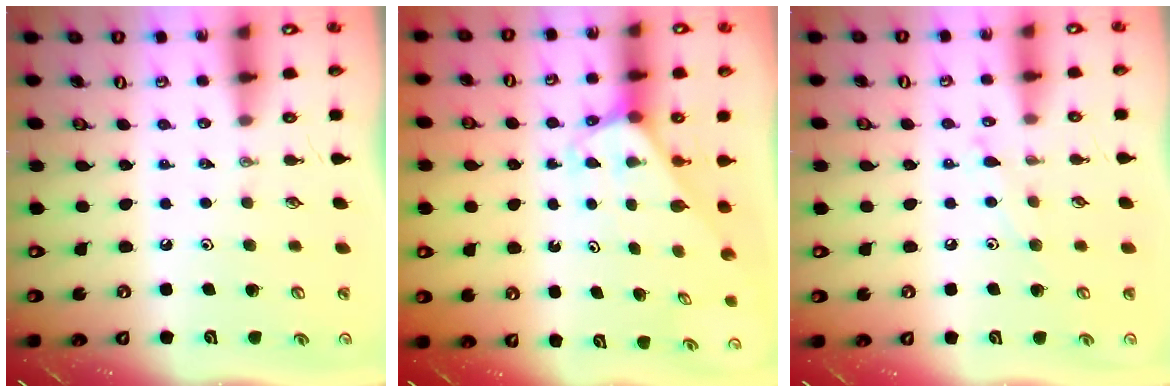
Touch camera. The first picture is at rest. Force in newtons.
{"total": 2.5, "press": 2.5, "slide": 0.2}
{"total": 6.1, "press": 6.1, "slide": 0.6}